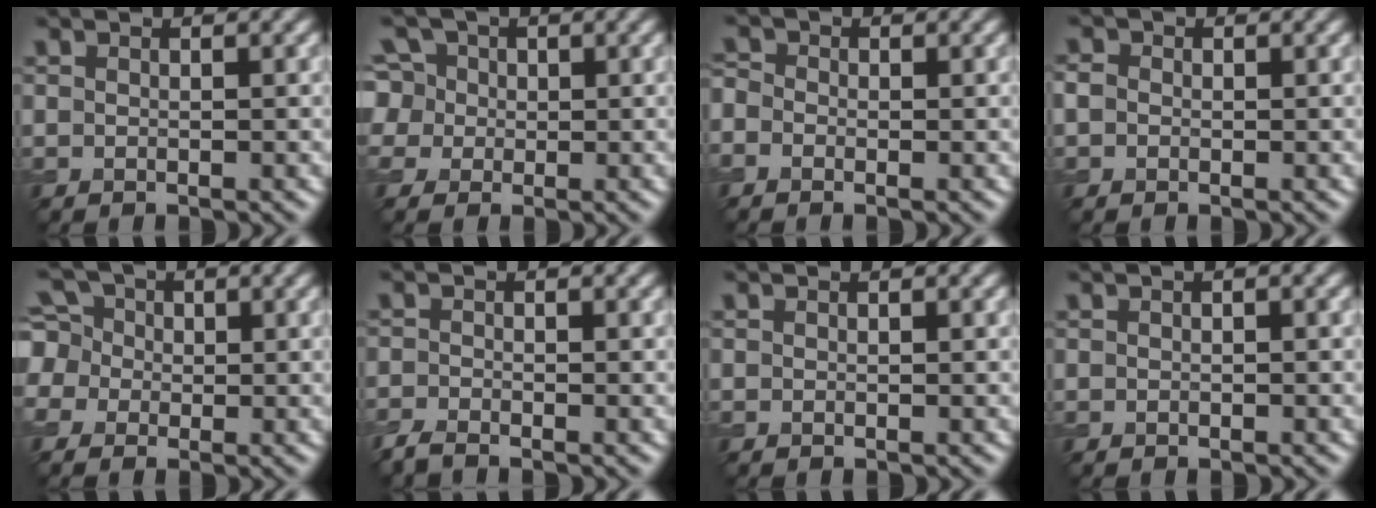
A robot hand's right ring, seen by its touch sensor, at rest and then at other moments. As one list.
[{"total": 6.1, "force": [1.7, 5.3, 2.4], "torque": [-0.054, 0.037, 0.002]}, {"total": 1.5, "force": [-0.6, 1.1, 0.7], "torque": [-0.017, 0.002, -0.024]}, {"total": 1.1, "force": [-0.1, 1.0, 0.4], "torque": [-0.005, -0.002, -0.006]}, {"total": 6.4, "force": [-0.1, 5.8, 2.6], "torque": [-0.077, 0.035, -0.044]}, {"total": 1.9, "force": [-1.7, 0.4, 0.8], "torque": [-0.018, -0.008, -0.042]}, {"total": 0.0}, {"total": 0.5, "force": [0.0, 0.2, 0.5], "torque": [-0.007, 0.001, 0.001]}]